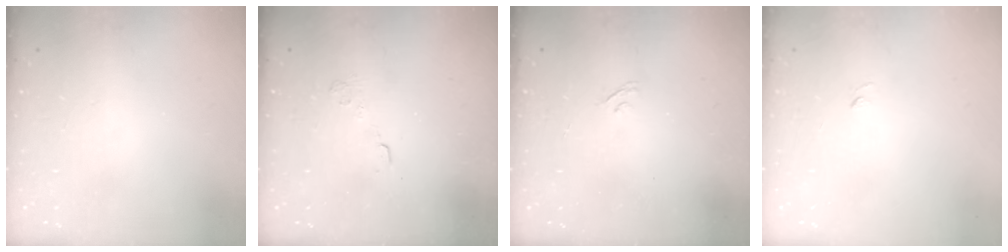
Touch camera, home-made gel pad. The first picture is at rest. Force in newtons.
{"total": 2.7, "press": 2.3, "slide": 1.4}
{"total": 2.2, "press": 1.9, "slide": 1.1}
{"total": 3.3, "press": 3.1, "slide": 1.0}